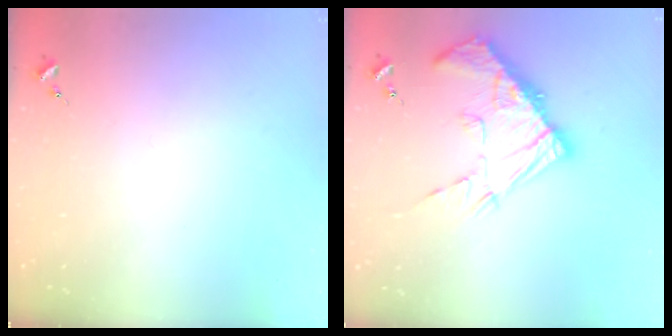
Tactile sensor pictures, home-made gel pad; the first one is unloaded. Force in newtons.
{"total": 15.9, "press": 15.8, "slide": 1.5}